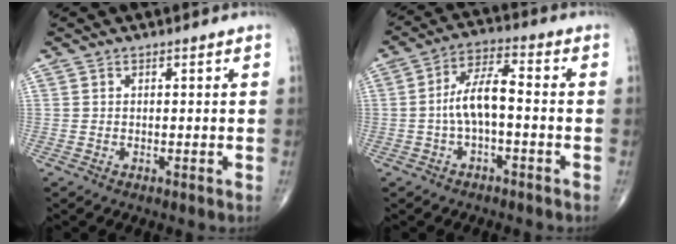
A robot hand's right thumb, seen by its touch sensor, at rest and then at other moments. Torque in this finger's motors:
{"motor_torque": [1.41, 1.25, 1.11, -0.05, 0.04]}